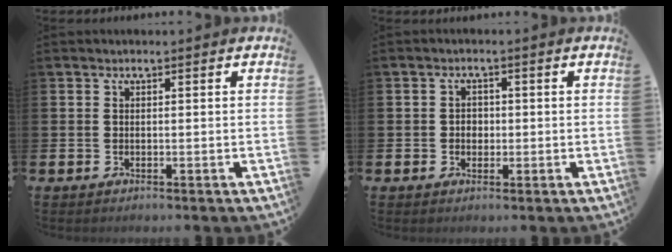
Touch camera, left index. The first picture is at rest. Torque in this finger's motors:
{"motor_torque": [-0.04, 0.09, 0.02, 0.01]}